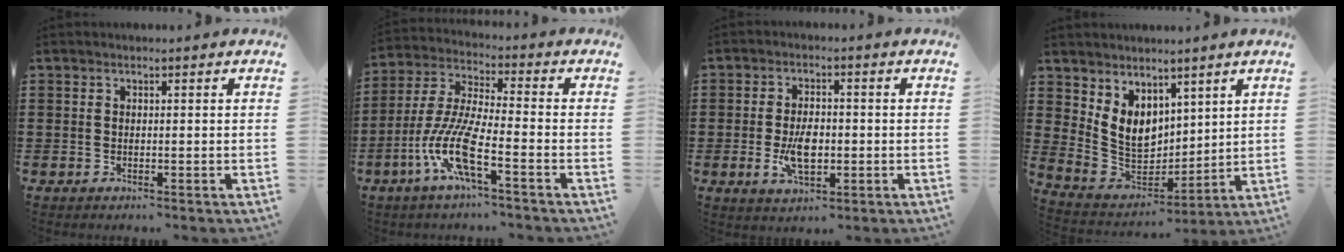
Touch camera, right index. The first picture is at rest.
{"total": 9.9, "force": [-4.8, 1.7, 8.4], "torque": [-0.203, -0.014, -0.099]}
{"total": 6.0, "force": [-1.0, 3.1, 5.0], "torque": [-0.102, -0.005, -0.022]}
{"total": 7.6, "force": [3.5, 5.9, 3.3], "torque": [-0.105, -0.015, 0.071]}